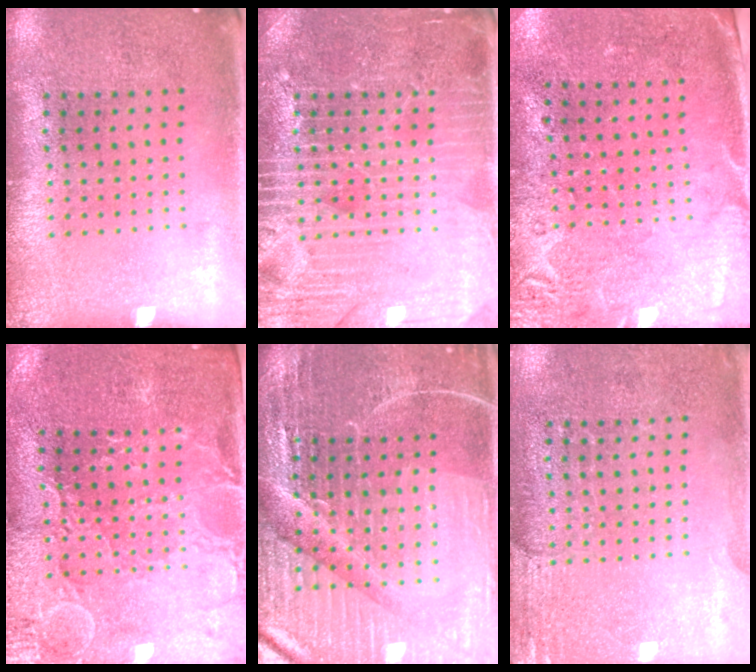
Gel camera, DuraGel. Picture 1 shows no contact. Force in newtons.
{"total": 4.0, "press": 4.0, "slide": 0.7}
{"total": 2.7, "press": 2.2, "slide": 1.6}
{"total": 1.1, "press": 1.0, "slide": 0.4}
{"total": 4.9, "press": 4.7, "slide": 1.5}
{"total": 2.8, "press": 2.5, "slide": 1.3}